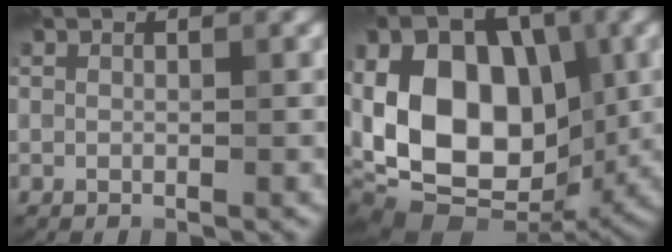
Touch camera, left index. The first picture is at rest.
{"total": 14.7, "force": [-0.9, 9.7, 11.1], "torque": [-0.195, 0.016, -0.029]}